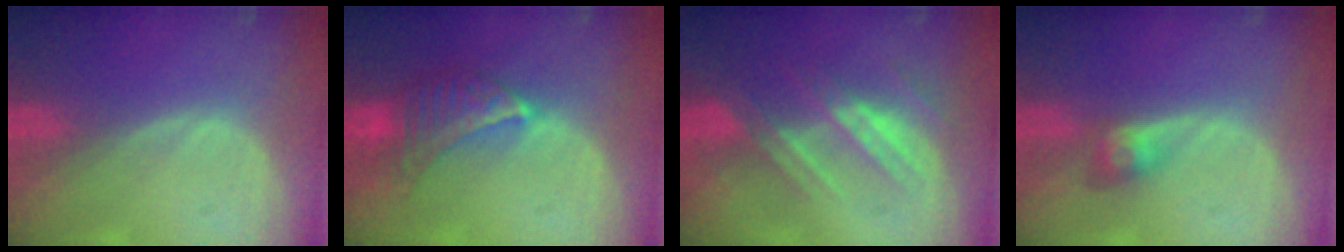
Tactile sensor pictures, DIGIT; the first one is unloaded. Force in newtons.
{"total": 7.0, "press": 6.4, "slide": 2.9}
{"total": 7.2, "press": 6.6, "slide": 2.8}
{"total": 3.0, "press": 2.6, "slide": 1.4}